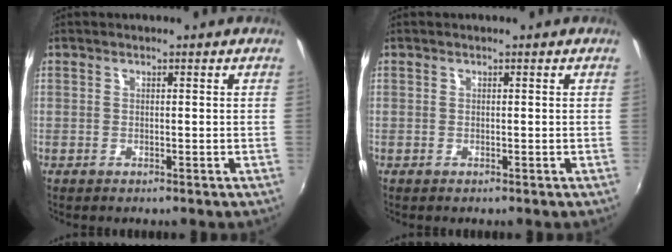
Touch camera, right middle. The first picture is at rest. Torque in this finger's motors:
{"motor_torque": [-0.07, -0.01, 0.00, 0.00]}